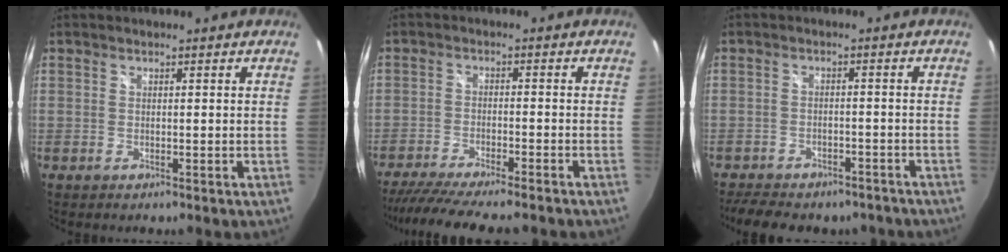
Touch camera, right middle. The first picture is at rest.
{"total": 13.5, "force": [-11.7, 1.2, 6.7], "torque": [-0.140, -0.032, -0.186]}
{"total": 12.0, "force": [-9.8, 4.9, 4.9], "torque": [-0.111, -0.009, -0.133]}